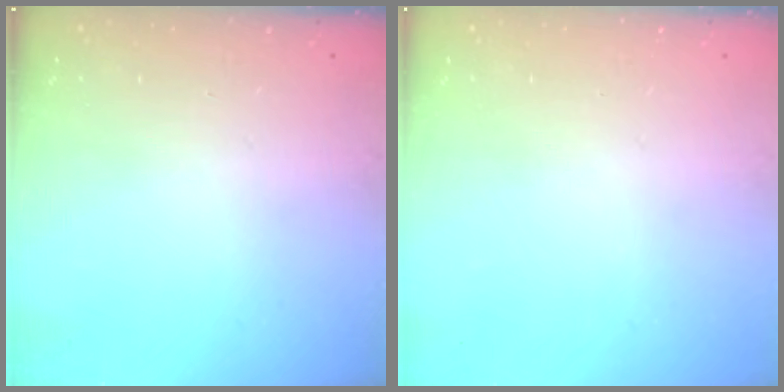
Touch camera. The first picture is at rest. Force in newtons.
{"total": 0.0}